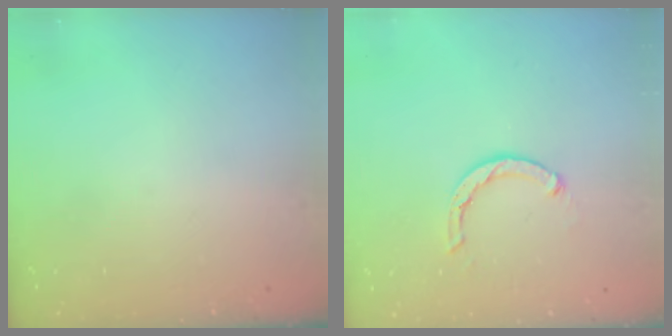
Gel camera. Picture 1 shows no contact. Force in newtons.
{"total": 3.7, "press": 3.6, "slide": 0.6}